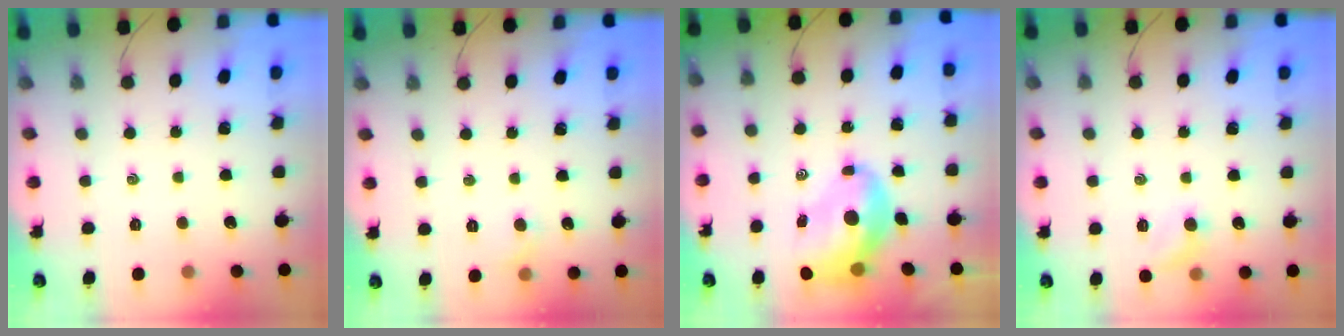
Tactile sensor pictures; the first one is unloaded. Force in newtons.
{"total": 3.2, "press": 3.0, "slide": 1.2}
{"total": 9.4, "press": 8.9, "slide": 3.0}
{"total": 6.1, "press": 5.9, "slide": 1.3}